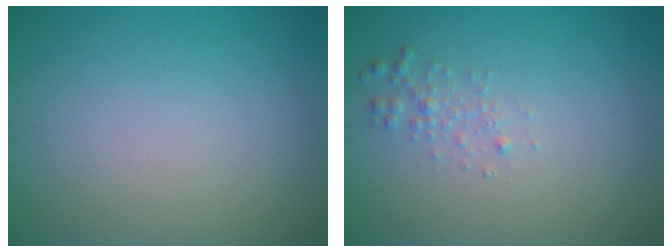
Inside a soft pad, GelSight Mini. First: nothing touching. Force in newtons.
{"total": 1.3, "press": 1.3, "slide": 0.0}